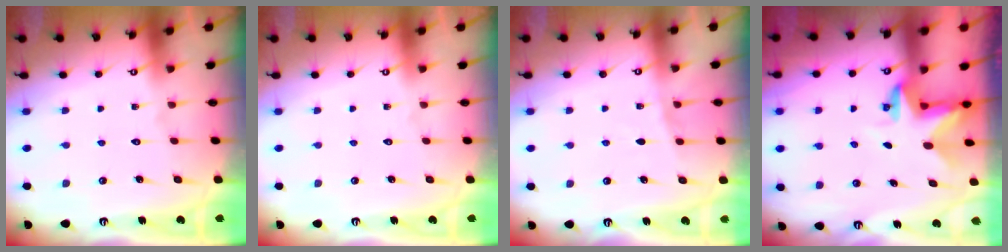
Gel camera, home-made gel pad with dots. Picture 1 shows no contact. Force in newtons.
{"total": 0.0}
{"total": 4.2, "press": 4.2, "slide": 0.4}
{"total": 2.9, "press": 2.9, "slide": 0.2}